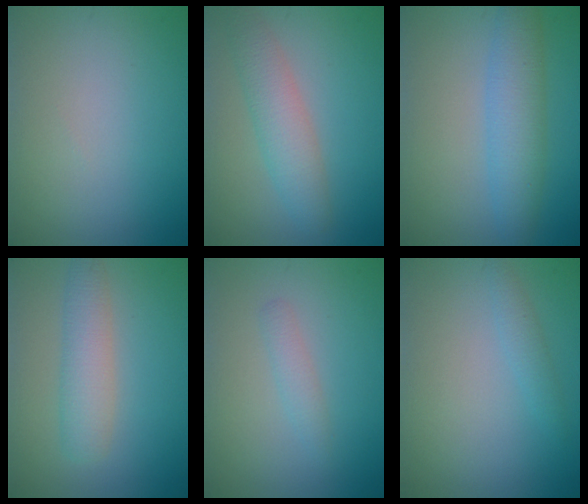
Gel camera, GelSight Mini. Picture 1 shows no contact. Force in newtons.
{"total": 3.8, "press": 3.8, "slide": 0.0}
{"total": 4.4, "press": 4.4, "slide": 0.1}
{"total": 3.5, "press": 3.5, "slide": 0.2}
{"total": 1.4, "press": 1.4, "slide": 0.1}
{"total": 1.3, "press": 1.3, "slide": 0.1}